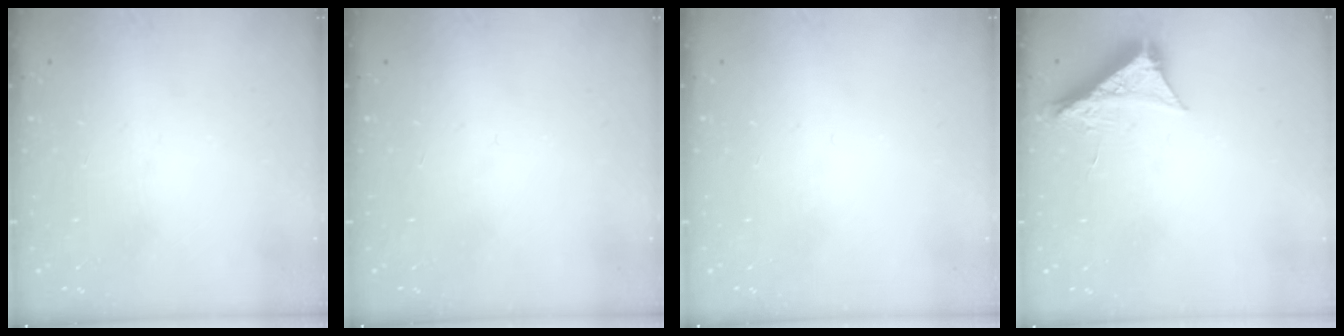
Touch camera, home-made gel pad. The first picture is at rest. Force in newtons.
{"total": 0.0}
{"total": 0.0}
{"total": 8.6, "press": 8.6, "slide": 0.4}